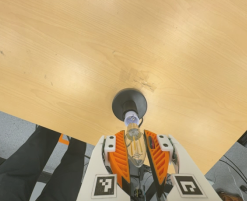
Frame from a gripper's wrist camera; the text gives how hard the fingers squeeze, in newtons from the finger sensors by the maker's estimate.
{"total": 13.5, "left": 14.2, "right": 12.8}